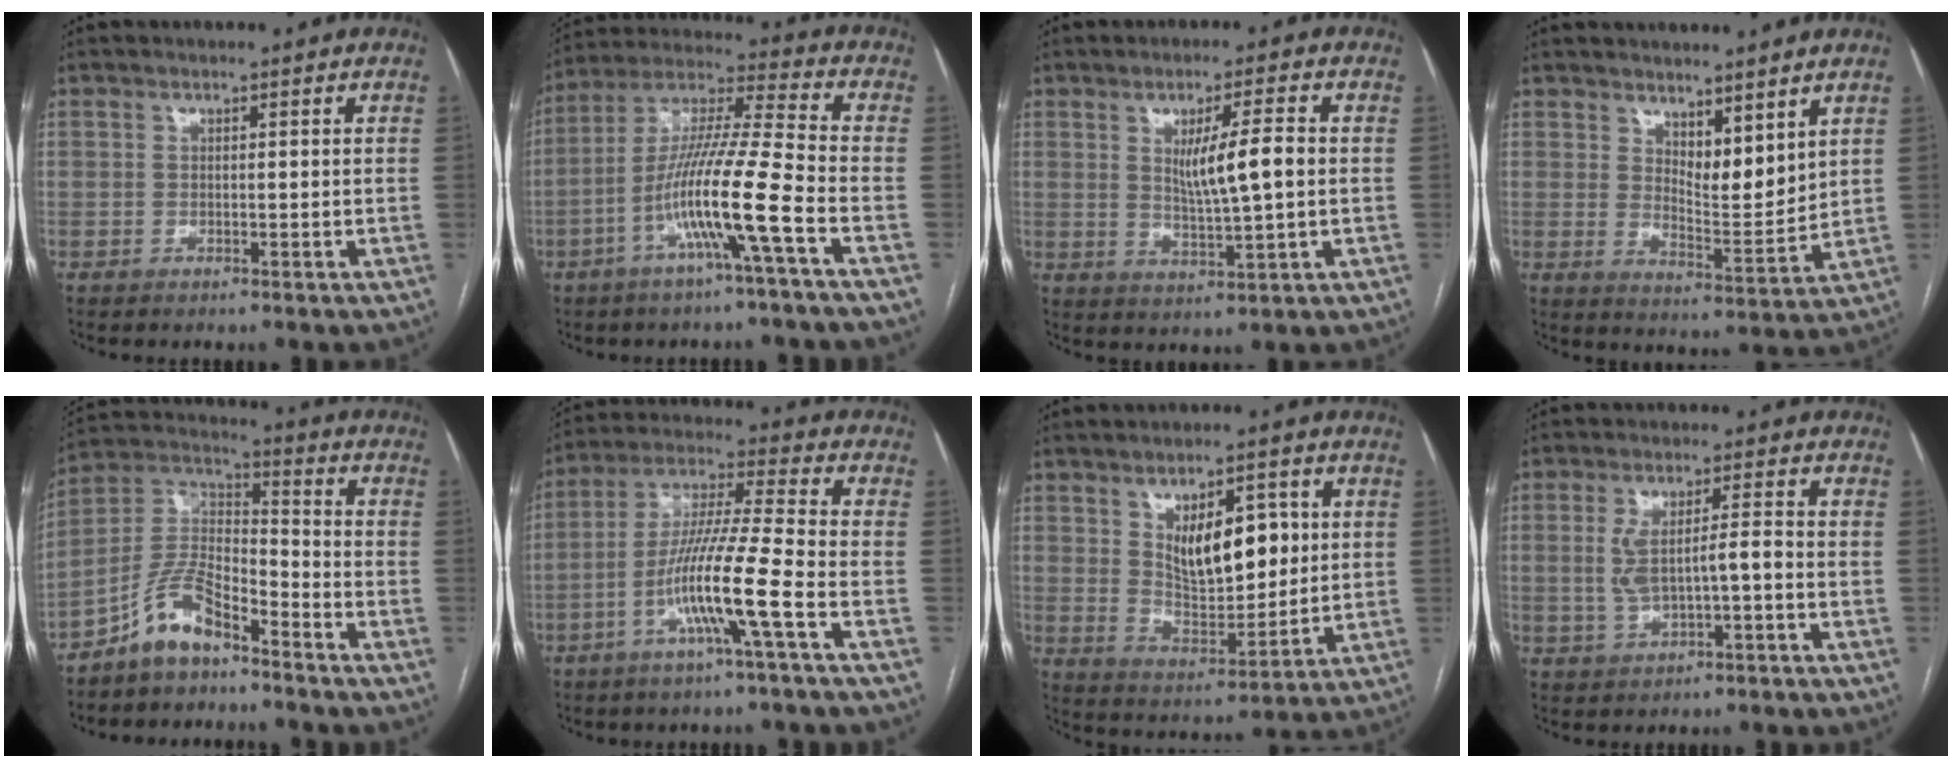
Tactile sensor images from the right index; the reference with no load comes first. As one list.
[{"total": 14.1, "force": [-5.4, -1.0, 13.0], "torque": [-0.251, 0.005, -0.106]}, {"total": 7.3, "force": [0.9, 0.5, 7.2], "torque": [-0.122, -0.004, 0.019]}, {"total": 6.9, "force": [4.9, 2.4, 4.2], "torque": [-0.071, -0.017, 0.094]}, {"total": 9.3, "force": [-6.9, 3.2, 5.3], "torque": [-0.117, 0.022, -0.136]}, {"total": 12.7, "force": [-4.9, -0.9, 11.6], "torque": [-0.226, 0.001, -0.096]}, {"total": 11.3, "force": [3.3, 5.0, 9.6], "torque": [-0.153, 0.001, 0.064]}, {"total": 6.0, "force": [-0.8, 1.6, 5.8], "torque": [-0.115, 0.015, -0.007]}]